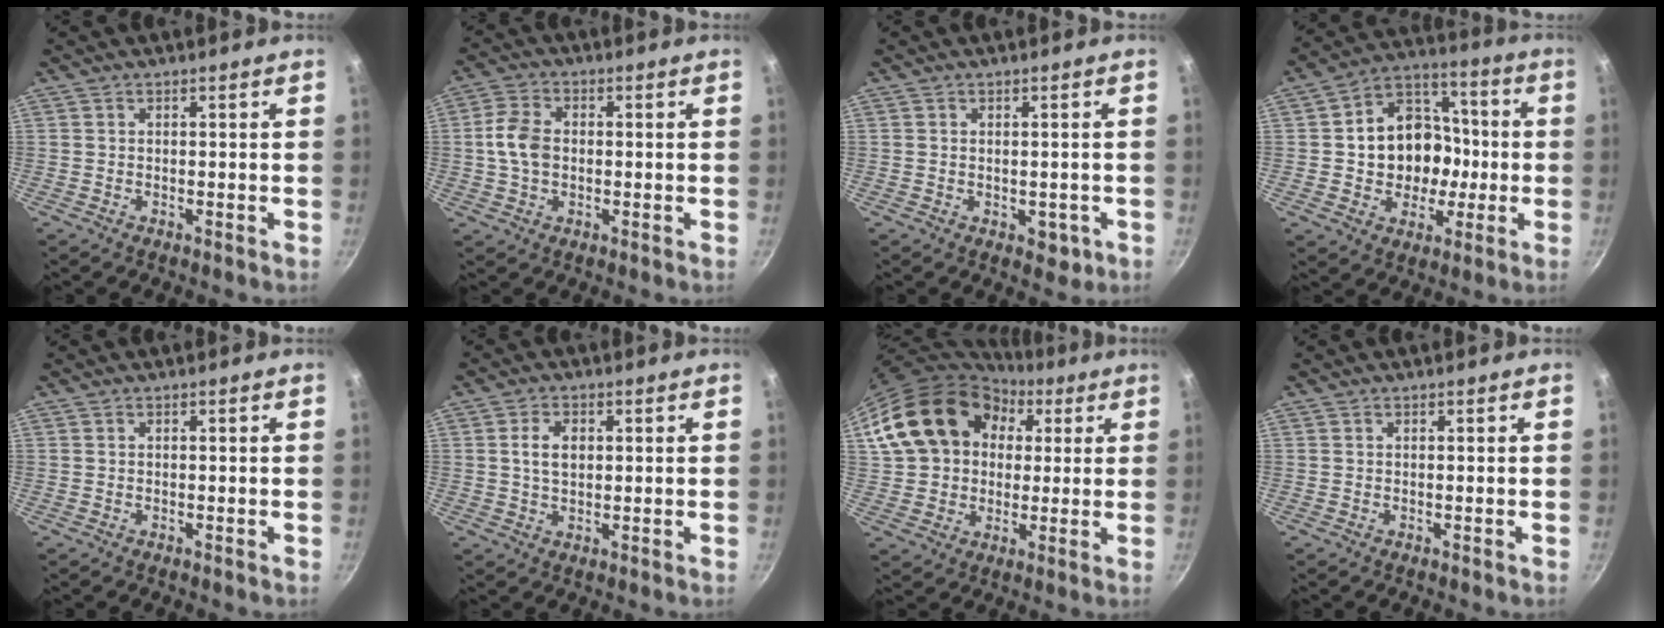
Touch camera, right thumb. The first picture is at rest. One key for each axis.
{"total": 6.9, "fx": -0.1, "fy": 4.9, "fz": 4.8, "tx": -0.087, "ty": 0.014, "tz": -0.008}
{"total": 3.4, "fx": -0.9, "fy": 2.2, "fz": 2.4, "tx": -0.023, "ty": -0.001, "tz": -0.009}
{"total": 15.7, "fx": -1.0, "fy": 13.1, "fz": 8.6, "tx": -0.098, "ty": 0.037, "tz": -0.016}
{"total": 0.0}
{"total": 2.5, "fx": 0.5, "fy": 1.6, "fz": 1.9, "tx": -0.026, "ty": 0.001, "tz": 0.009}
{"total": 19.9, "fx": 6.1, "fy": 15.5, "fz": 10.9, "tx": -0.169, "ty": 0.027, "tz": 0.108}
{"total": 0.0}